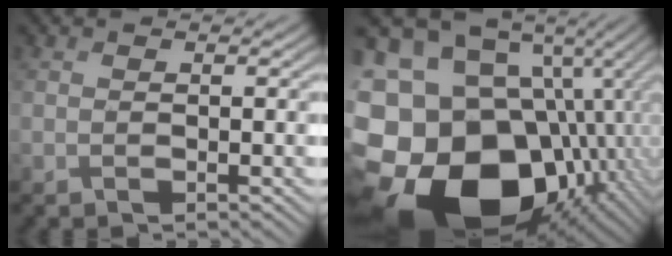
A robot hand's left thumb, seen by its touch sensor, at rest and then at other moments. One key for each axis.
{"total": 24.1, "fx": -6.1, "fy": 18.7, "fz": 13.9, "tx": -0.302, "ty": -0.041, "tz": -0.093}